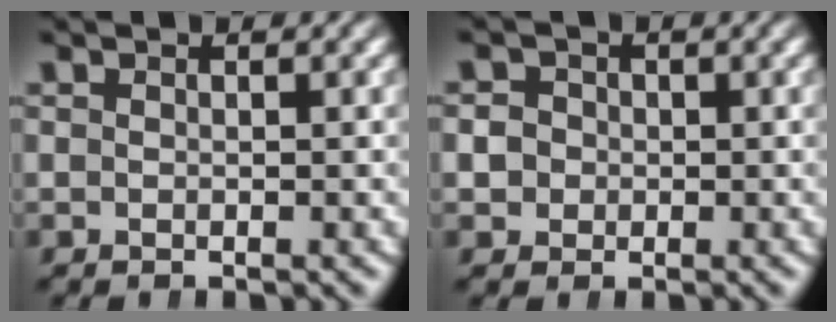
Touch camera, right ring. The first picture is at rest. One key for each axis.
{"total": 3.4, "fx": -0.2, "fy": 3.3, "fz": 0.8, "tx": -0.028, "ty": -0.008, "tz": -0.003}